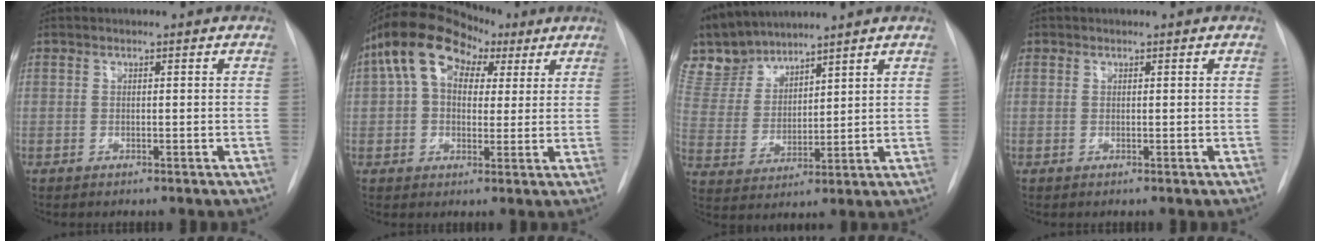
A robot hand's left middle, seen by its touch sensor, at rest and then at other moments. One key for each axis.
{"total": 11.1, "fx": 5.1, "fy": 7.0, "fz": 6.8, "tx": -0.140, "ty": 0.049, "tz": 0.090}
{"total": 9.2, "fx": 8.9, "fy": 2.0, "fz": 0.9, "tx": -0.038, "ty": 0.001, "tz": 0.197}
{"total": 0.0}